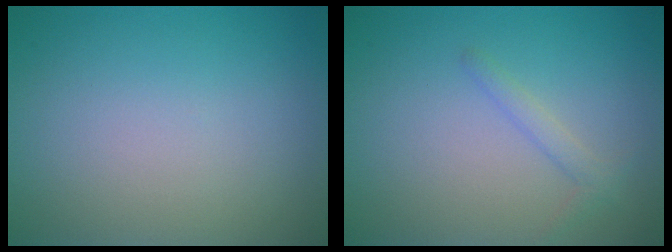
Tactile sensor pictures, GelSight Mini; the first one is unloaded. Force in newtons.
{"total": 1.3, "press": 1.3, "slide": 0.1}